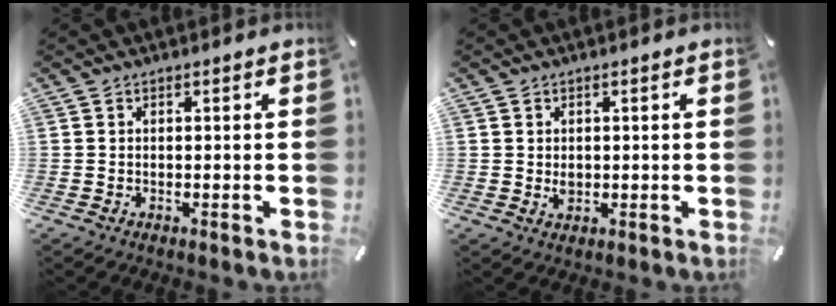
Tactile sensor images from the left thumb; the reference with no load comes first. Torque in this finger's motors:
{"motor_torque": [0.26, 0.45, -0.15, -0.08, 0.02]}